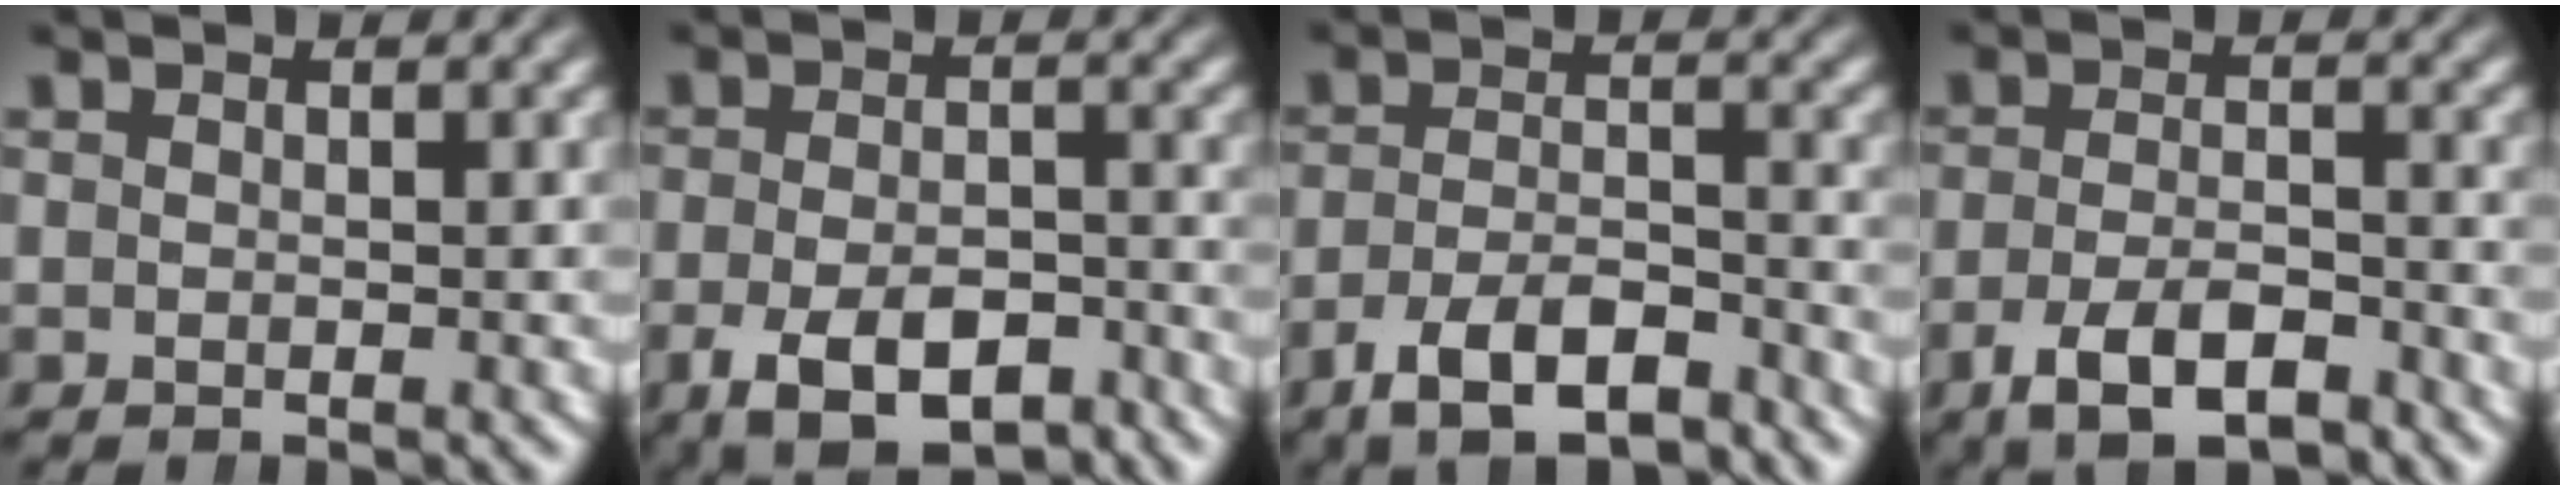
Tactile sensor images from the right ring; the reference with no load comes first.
{"total": 6.8, "force": [-4.2, 3.3, 4.1], "torque": [-0.059, -0.023, -0.060]}
{"total": 6.0, "force": [-4.4, 2.4, 3.4], "torque": [-0.039, -0.017, -0.066]}
{"total": 5.6, "force": [-3.7, 2.2, 3.5], "torque": [-0.043, -0.016, -0.052]}